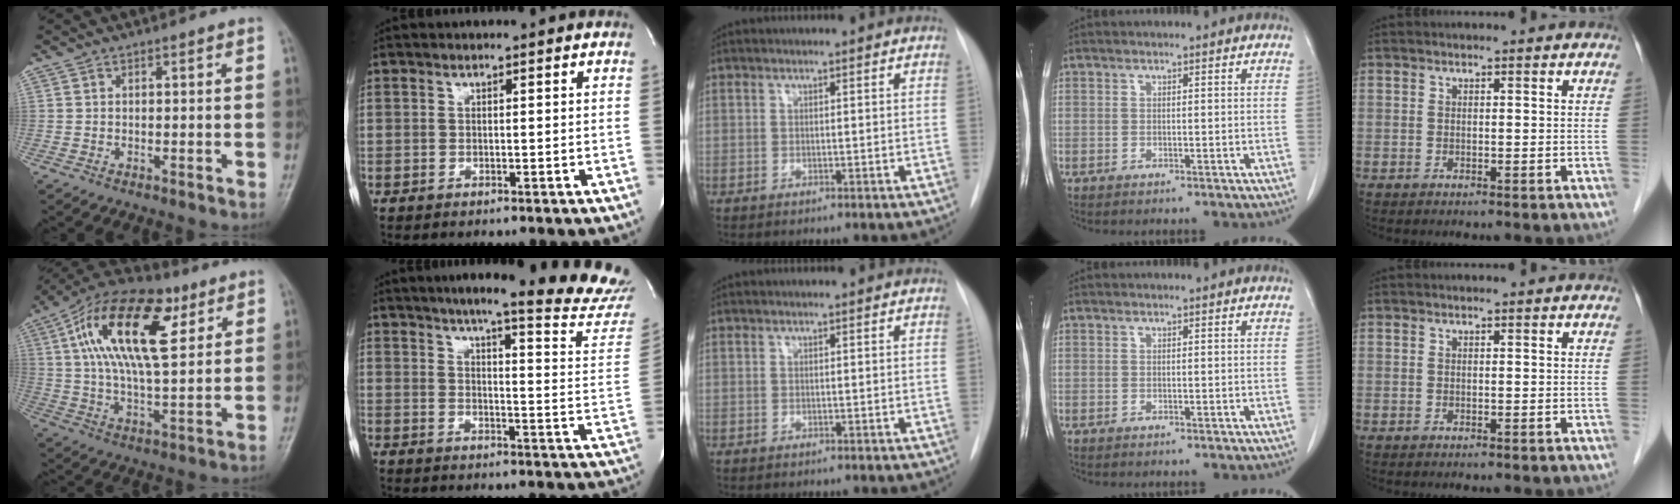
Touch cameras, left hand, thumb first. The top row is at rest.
{"thumb": {"total": 21.1, "force": [7.9, 9.5, 17.1], "torque": [-0.292, -0.002, 0.130]}, "index": {"total": 22.1, "force": [19.8, -0.8, 9.6], "torque": [-0.136, -0.103, 0.232]}}